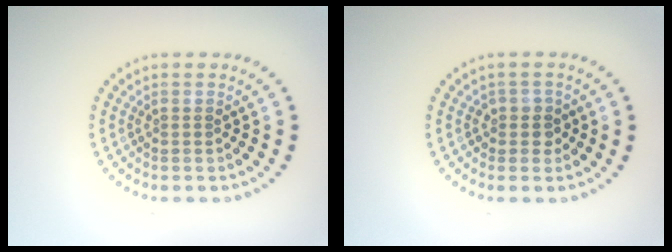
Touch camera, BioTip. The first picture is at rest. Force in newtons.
{"total": 1.7, "press": 1.5, "slide": 0.9}